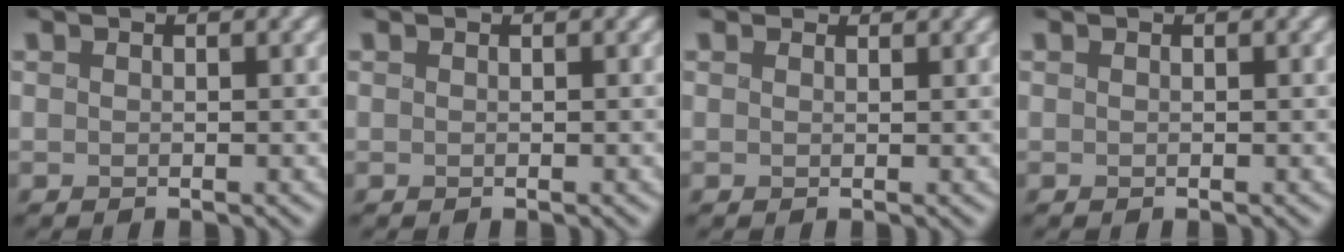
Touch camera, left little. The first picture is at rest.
{"total": 0.0}
{"total": 1.8, "force": [1.6, 0.8, 0.5], "torque": [-0.011, -0.003, 0.029]}
{"total": 0.0}